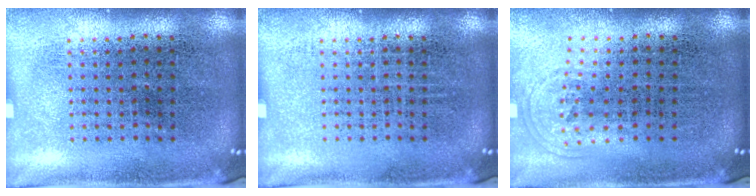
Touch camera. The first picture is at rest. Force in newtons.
{"total": 0.0}
{"total": 0.9, "press": 0.7, "slide": 0.7}